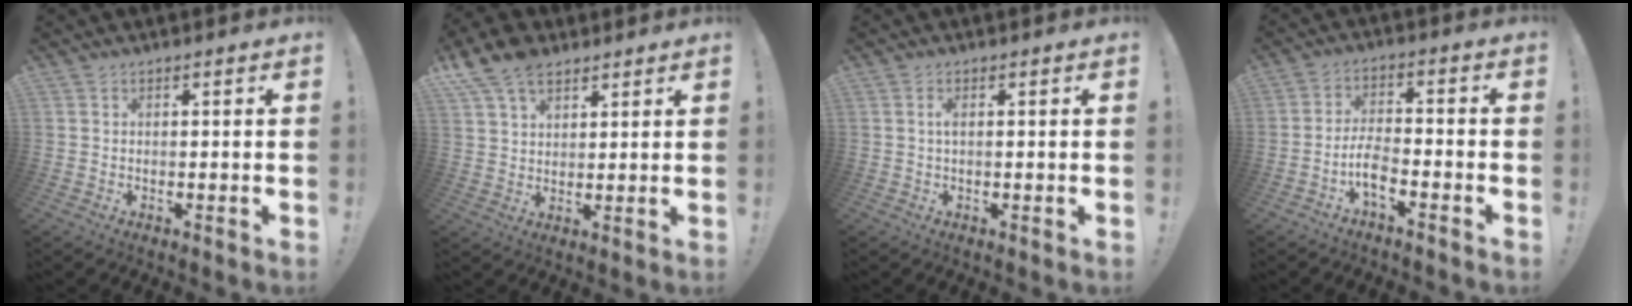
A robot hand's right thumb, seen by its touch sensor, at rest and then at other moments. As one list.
[{"total": 10.5, "force": [6.8, 6.4, 4.9], "torque": [-0.079, -0.027, 0.132]}, {"total": 1.3, "force": [-0.1, 0.2, 1.3], "torque": [-0.020, -0.001, -0.004]}, {"total": 7.1, "force": [-4.0, 2.7, 5.2], "torque": [-0.099, 0.005, -0.072]}]